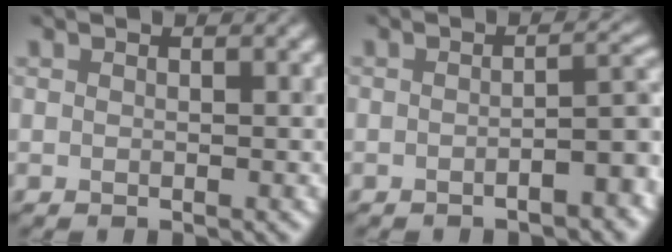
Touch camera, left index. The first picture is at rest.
{"total": 4.5, "force": [-2.4, 1.4, 3.5], "torque": [-0.040, 0.009, -0.032]}